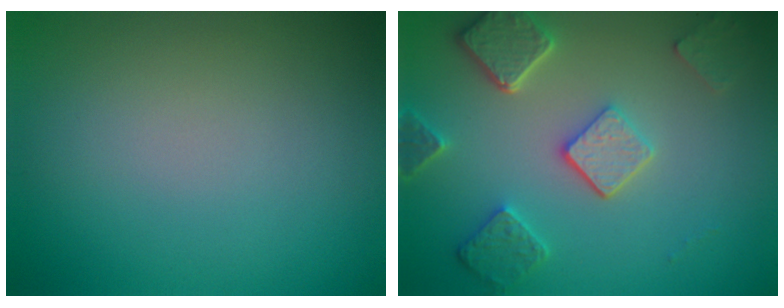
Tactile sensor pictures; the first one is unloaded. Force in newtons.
{"total": 5.1, "press": 4.0, "slide": 3.2}